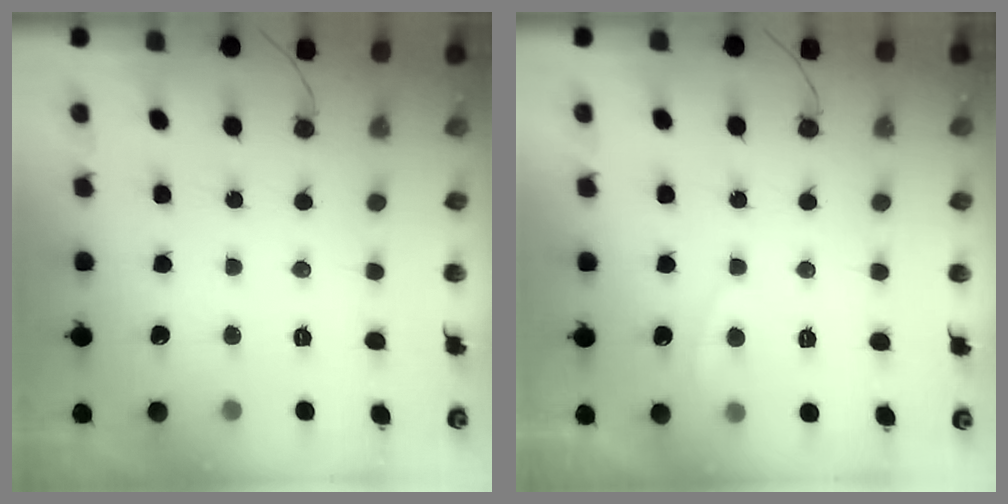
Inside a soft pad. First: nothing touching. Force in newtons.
{"total": 2.3, "press": 2.3, "slide": 0.2}